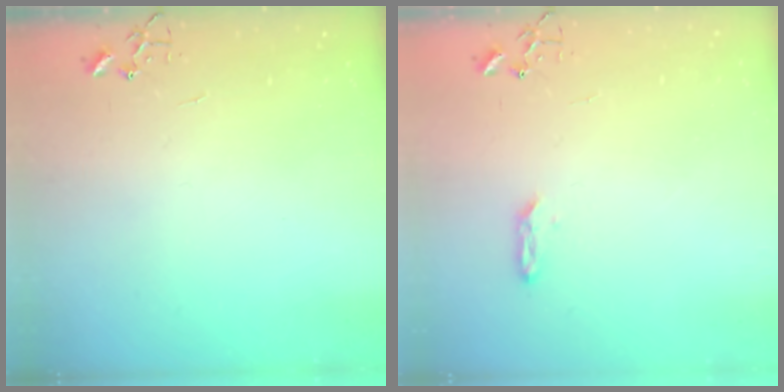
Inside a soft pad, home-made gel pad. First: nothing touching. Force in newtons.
{"total": 4.1, "press": 4.0, "slide": 0.6}